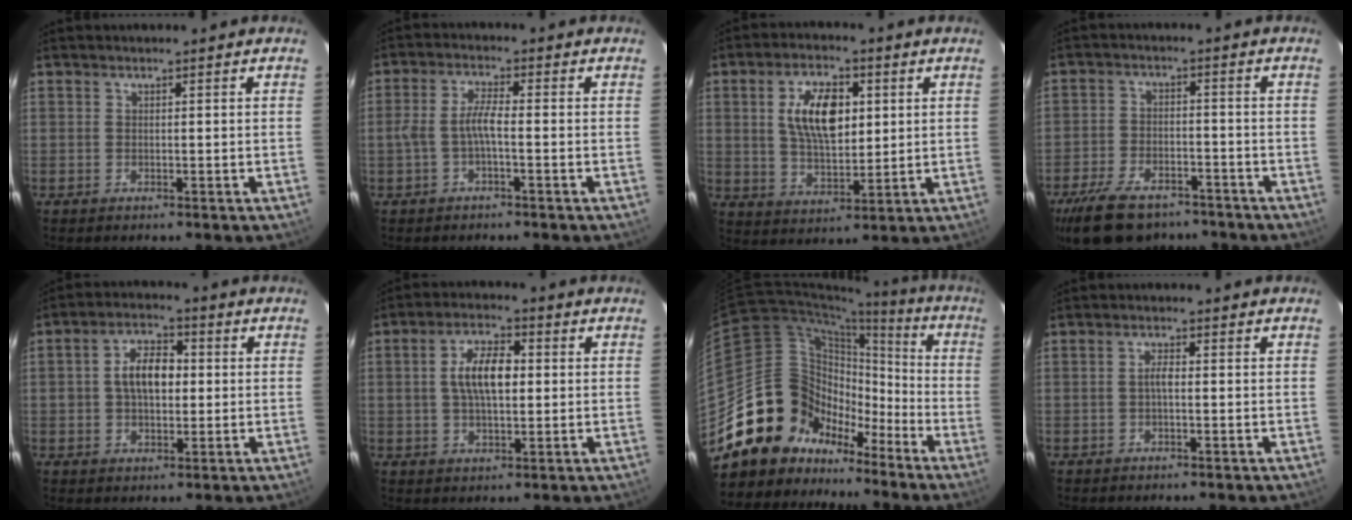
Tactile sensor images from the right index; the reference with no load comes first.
{"total": 3.8, "force": [-1.4, 0.5, 3.5], "torque": [-0.082, 0.010, -0.027]}
{"total": 11.3, "force": [2.8, 5.6, 9.4], "torque": [-0.173, 0.010, 0.054]}
{"total": 15.4, "force": [-11.4, 7.4, 7.1], "torque": [-0.170, -0.007, -0.179]}
{"total": 7.7, "force": [0.4, 4.7, 6.1], "torque": [-0.111, 0.019, 0.010]}
{"total": 8.3, "force": [0.8, 3.9, 7.3], "torque": [-0.136, 0.014, 0.016]}
{"total": 19.8, "force": [-12.1, 14.5, 6.1], "torque": [-0.135, 0.069, -0.198]}
{"total": 1.7, "force": [-0.3, 0.5, 1.6], "torque": [-0.031, 0.007, -0.008]}